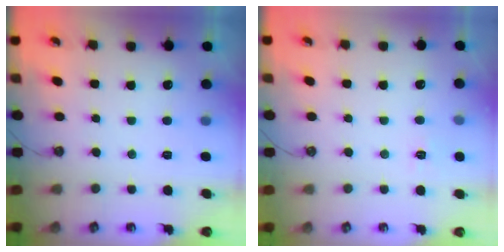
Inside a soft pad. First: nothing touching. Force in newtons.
{"total": 6.1, "press": 6.1, "slide": 0.7}